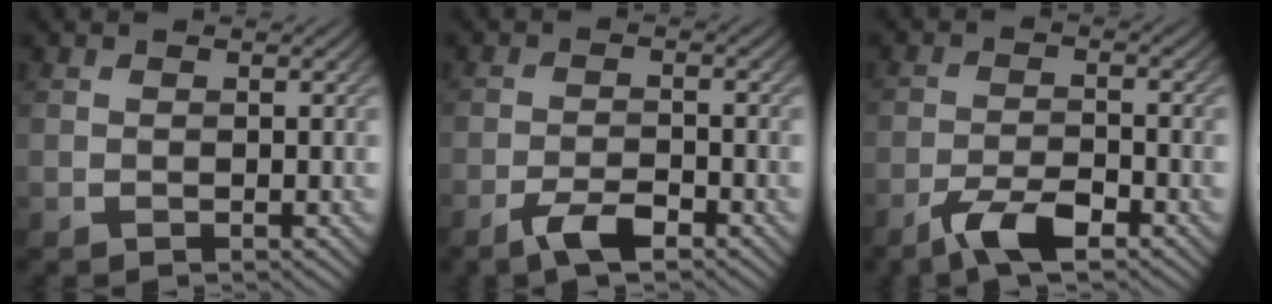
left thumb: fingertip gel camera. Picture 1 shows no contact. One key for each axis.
{"total": 3.9, "fx": -2.7, "fy": 0.9, "fz": 2.6, "tx": -0.057, "ty": 0.003, "tz": -0.055}
{"total": 5.6, "fx": -3.9, "fy": 1.4, "fz": 3.7, "tx": -0.076, "ty": 0.001, "tz": -0.075}